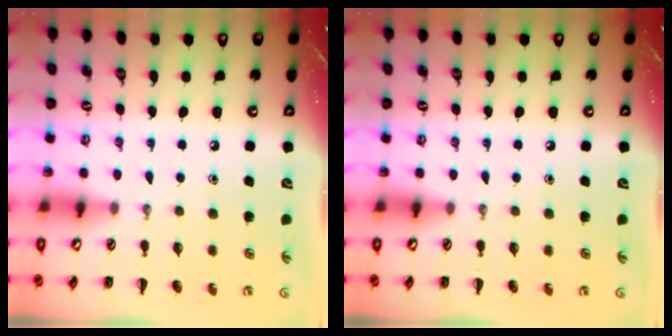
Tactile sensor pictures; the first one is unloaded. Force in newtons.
{"total": 0.0}